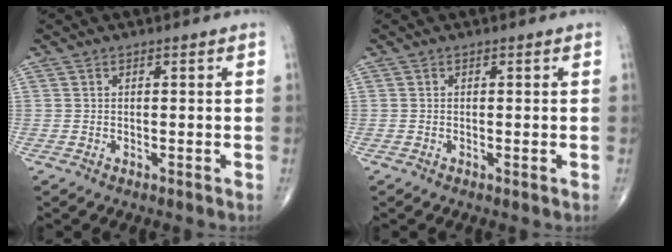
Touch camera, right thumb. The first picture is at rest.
{"total": 0.0}